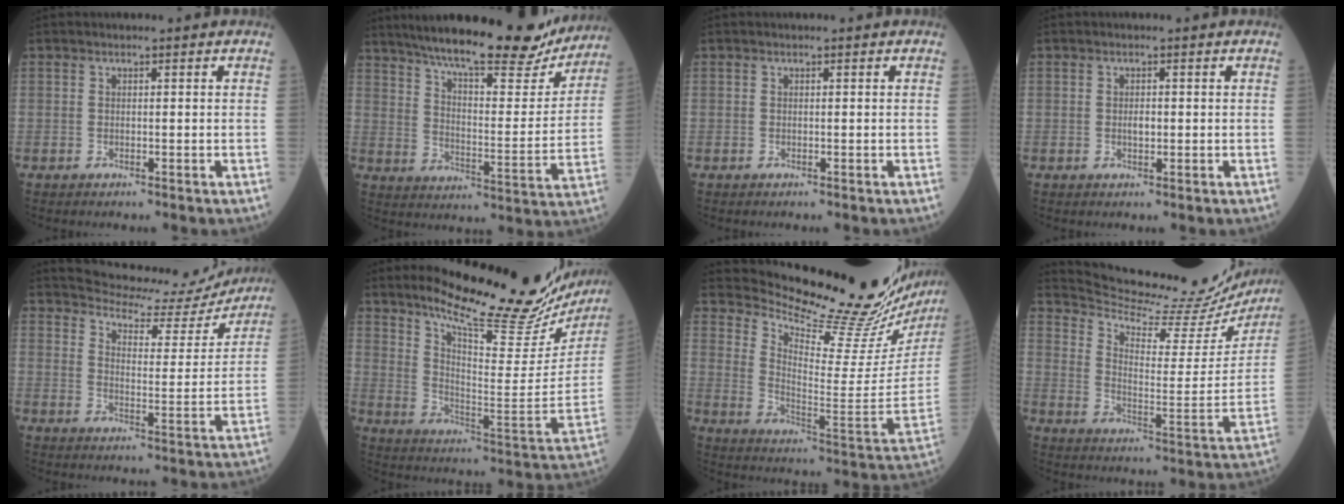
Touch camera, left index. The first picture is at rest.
{"total": 24.1, "force": [20.6, 4.6, 11.6], "torque": [-0.181, -0.017, 0.281]}
{"total": 0.0}
{"total": 1.2, "force": [-0.4, 0.6, 0.9], "torque": [-0.017, -0.004, -0.007]}
{"total": 15.4, "force": [15.0, 2.6, 2.2], "torque": [-0.031, -0.037, 0.185]}
{"total": 25.4, "force": [22.6, 3.2, 11.3], "torque": [-0.178, -0.094, 0.298]}
{"total": 24.7, "force": [23.1, 0.7, 8.8], "torque": [-0.146, -0.131, 0.309]}
{"total": 23.1, "force": [22.3, 2.9, 5.1], "torque": [-0.091, -0.080, 0.289]}